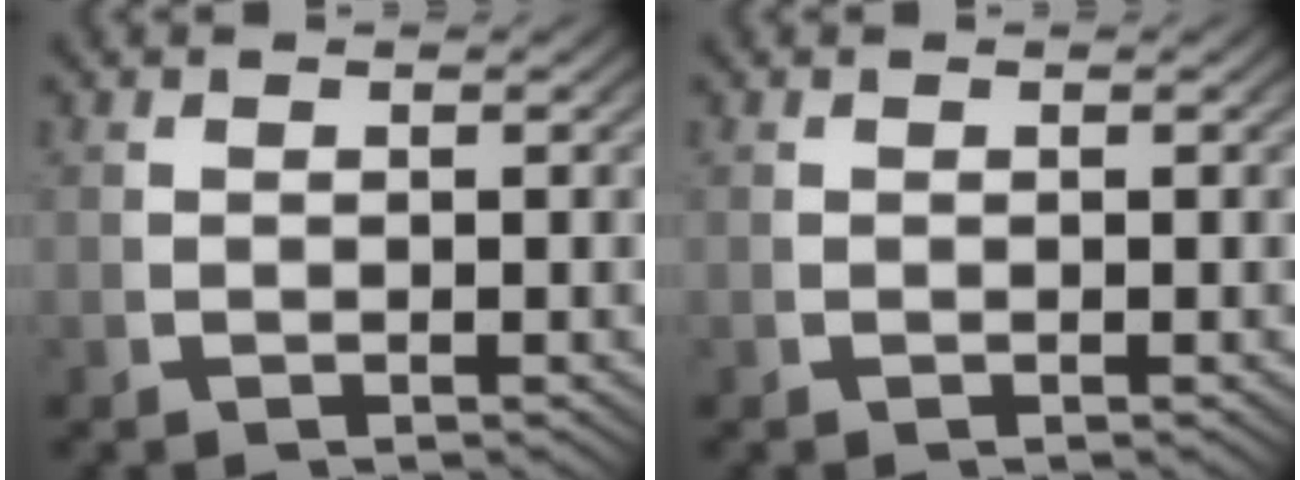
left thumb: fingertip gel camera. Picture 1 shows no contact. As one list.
[{"total": 0.0}]